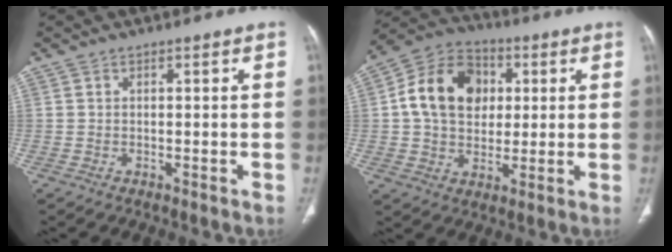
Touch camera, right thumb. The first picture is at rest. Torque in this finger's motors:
{"motor_torque": [0.78, 1.92, 0.55, -0.35, 0.10]}